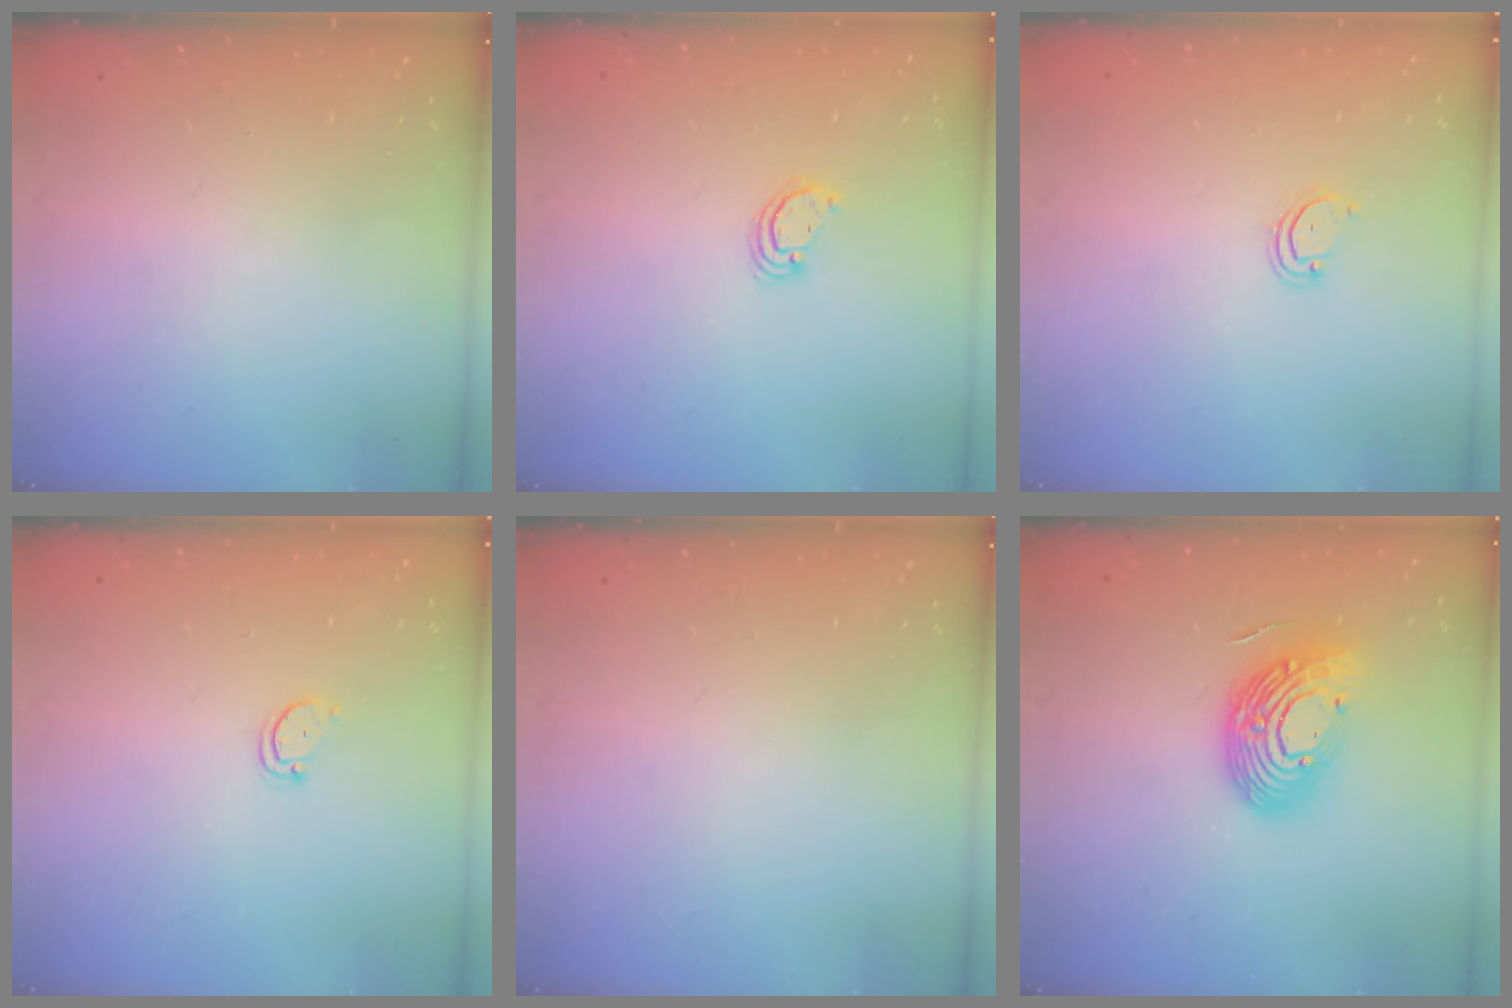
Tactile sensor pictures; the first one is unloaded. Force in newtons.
{"total": 2.5, "press": 2.5, "slide": 0.2}
{"total": 3.0, "press": 3.0, "slide": 0.2}
{"total": 2.3, "press": 2.3, "slide": 0.4}
{"total": 0.0}
{"total": 16.1, "press": 16.0, "slide": 1.3}